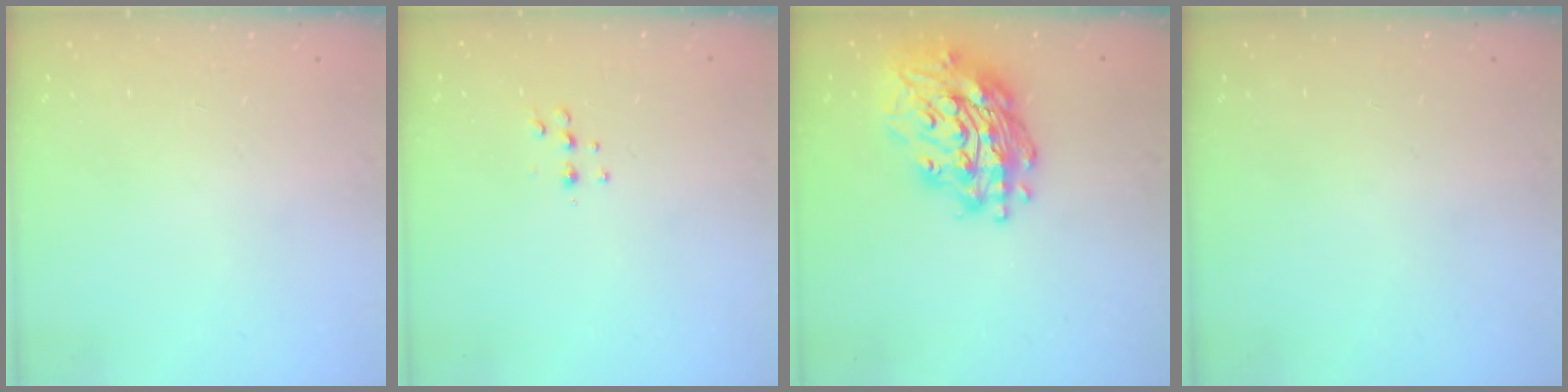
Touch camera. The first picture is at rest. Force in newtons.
{"total": 4.9, "press": 4.8, "slide": 1.1}
{"total": 20.7, "press": 20.6, "slide": 1.9}
{"total": 0.0}